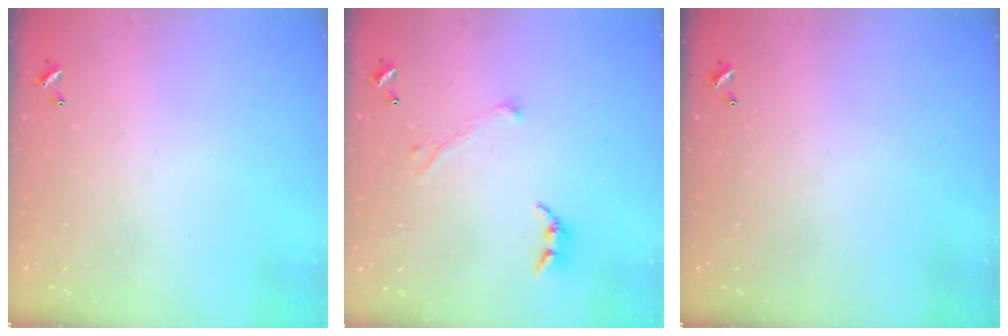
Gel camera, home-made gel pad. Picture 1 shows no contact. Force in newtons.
{"total": 2.4, "press": 2.2, "slide": 0.9}
{"total": 0.0}